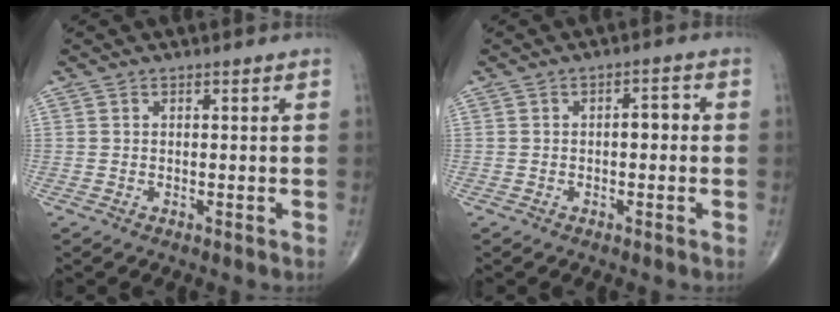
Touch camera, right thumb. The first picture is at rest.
{"total": 2.9, "force": [-0.2, 1.5, 2.5], "torque": [-0.026, 0.013, -0.007]}